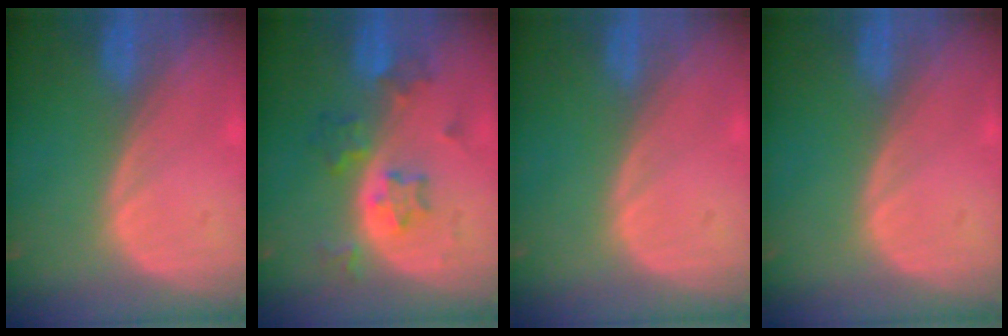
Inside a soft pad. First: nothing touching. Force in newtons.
{"total": 5.7, "press": 5.4, "slide": 1.8}
{"total": 0.0}
{"total": 0.0}